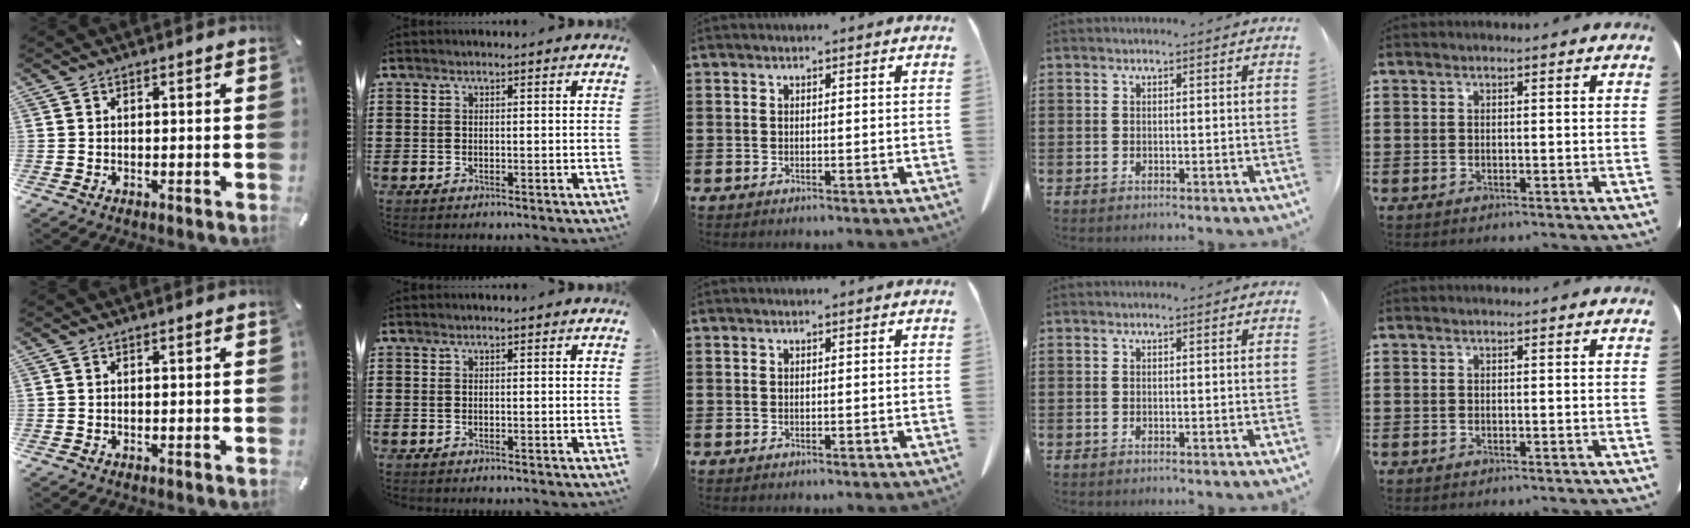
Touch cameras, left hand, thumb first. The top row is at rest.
{}